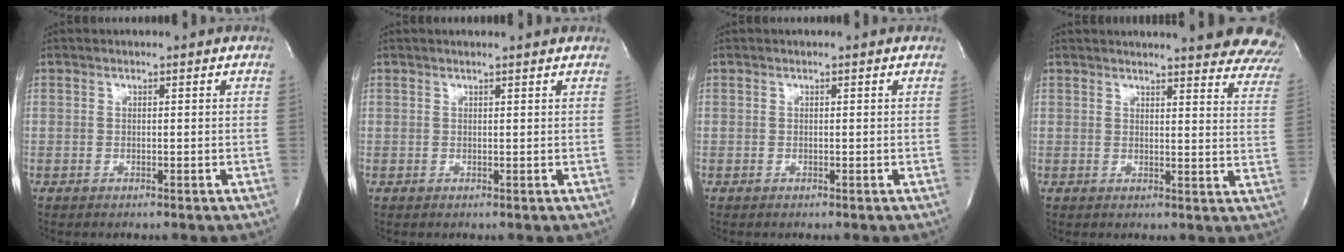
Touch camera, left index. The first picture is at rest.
{"total": 3.0, "force": [2.8, -0.2, 1.1], "torque": [-0.018, 0.012, 0.031]}
{"total": 0.0}
{"total": 24.2, "force": [22.2, 4.2, 8.8], "torque": [-0.113, -0.082, 0.232]}